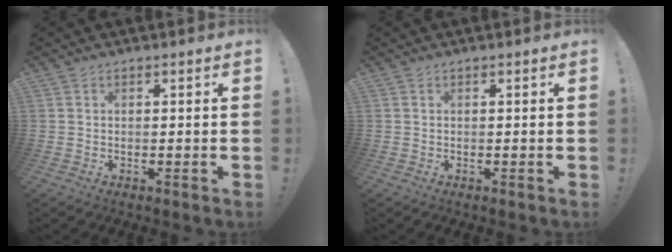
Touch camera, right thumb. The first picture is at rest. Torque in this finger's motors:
{"motor_torque": [0.00, 0.00, 0.00, 0.00, 0.00]}